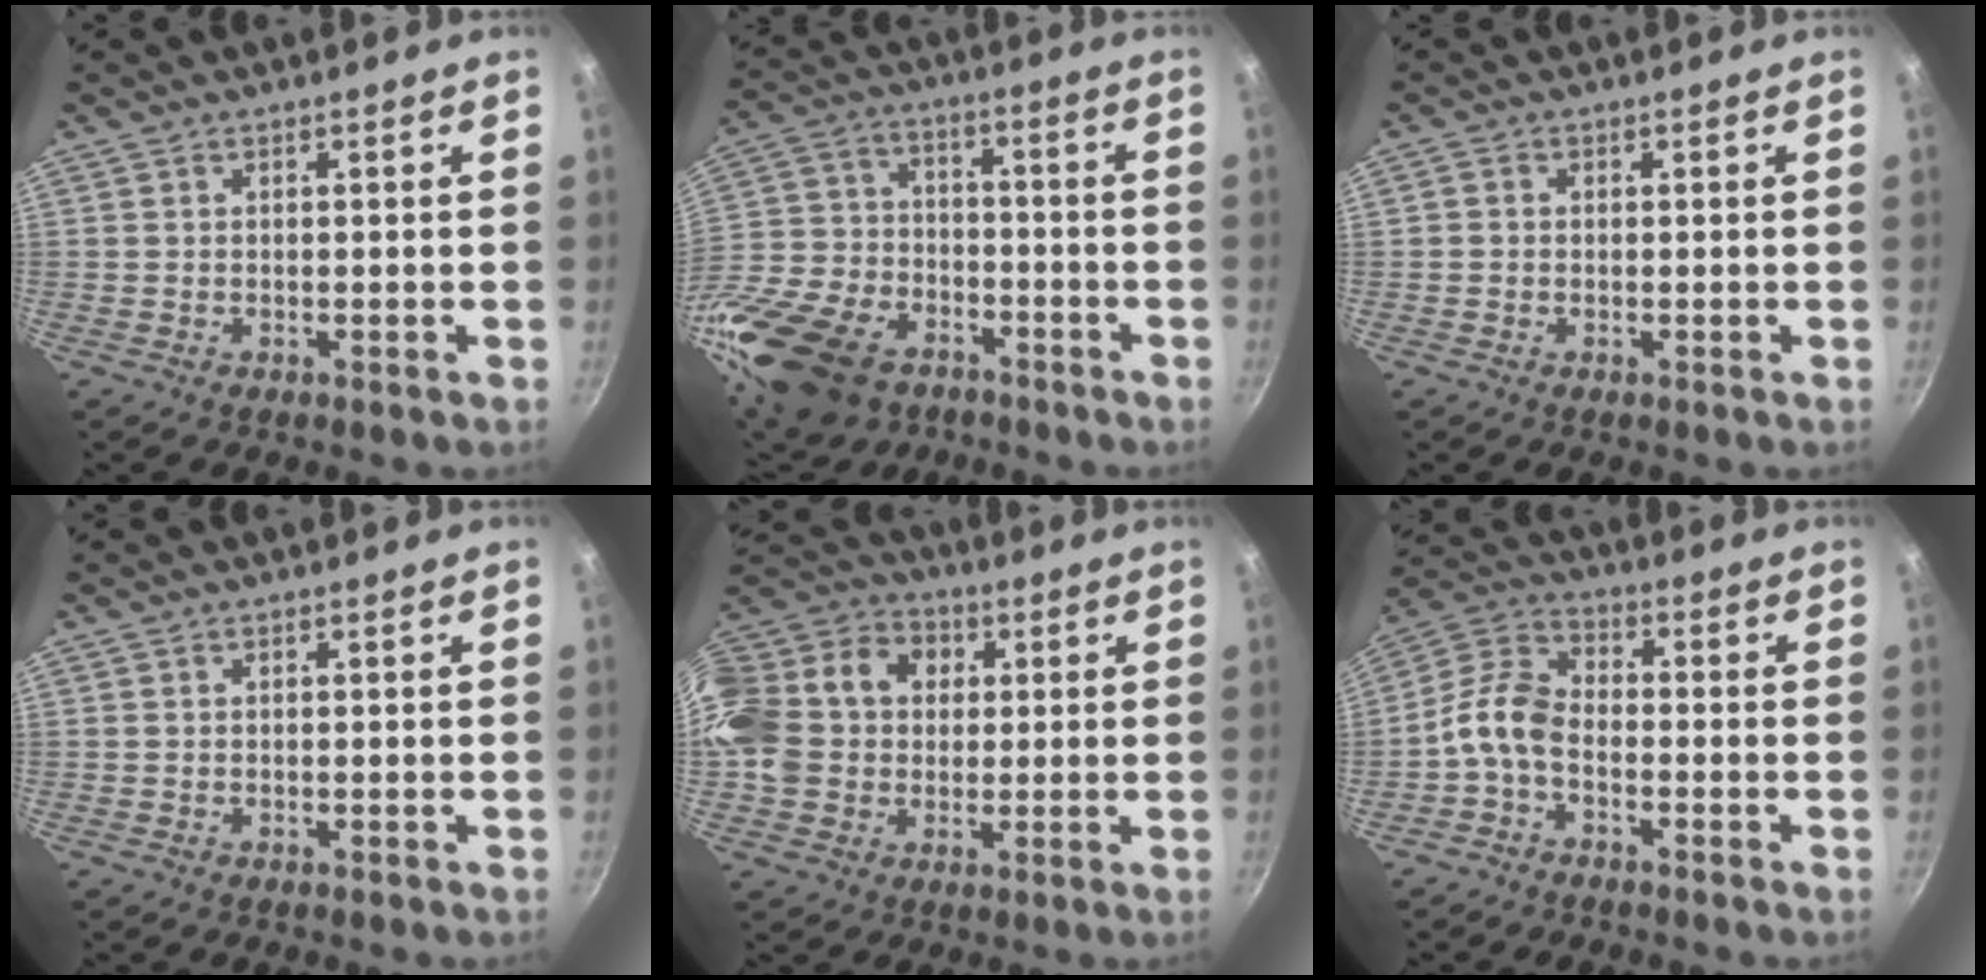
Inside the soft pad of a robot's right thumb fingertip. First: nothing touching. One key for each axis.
{"total": 25.4, "fx": -13.1, "fy": 16.6, "fz": 14.0, "tx": -0.294, "ty": 0.046, "tz": -0.233}
{"total": 1.0, "fx": -0.1, "fy": 0.9, "fz": 0.4, "tx": -0.007, "ty": 0.004, "tz": -0.004}
{"total": 0.0}
{"total": 18.6, "fx": 2.0, "fy": 15.3, "fz": 10.3, "tx": -0.189, "ty": 0.041, "tz": 0.025}
{"total": 7.7, "fx": -3.0, "fy": 4.5, "fz": 5.4, "tx": -0.113, "ty": 0.041, "tz": -0.076}